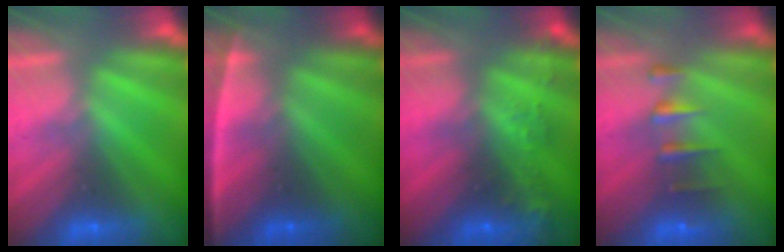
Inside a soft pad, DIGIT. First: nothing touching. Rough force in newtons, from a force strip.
{"total": 2.6}
{"total": 6.1}
{"total": 2.4}